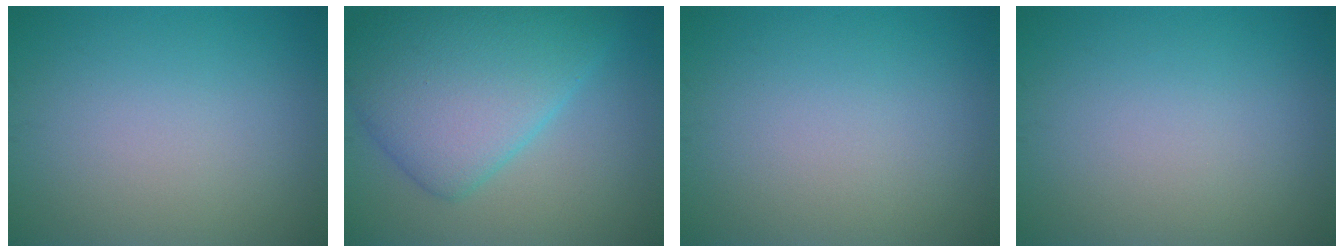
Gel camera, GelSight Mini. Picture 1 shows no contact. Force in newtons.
{"total": 8.7, "press": 8.7, "slide": 0.1}
{"total": 0.0}
{"total": 0.0}